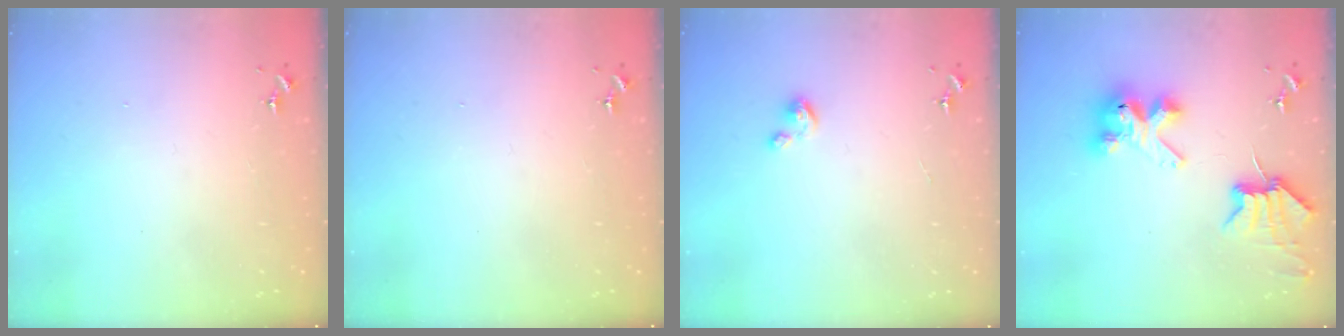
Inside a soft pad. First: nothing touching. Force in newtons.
{"total": 0.0}
{"total": 3.0, "press": 3.0, "slide": 0.2}
{"total": 8.1, "press": 8.1, "slide": 0.3}